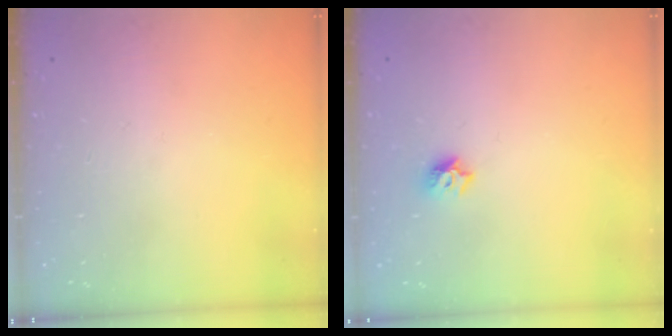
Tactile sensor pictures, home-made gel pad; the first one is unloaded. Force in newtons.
{"total": 6.9, "press": 6.8, "slide": 0.9}